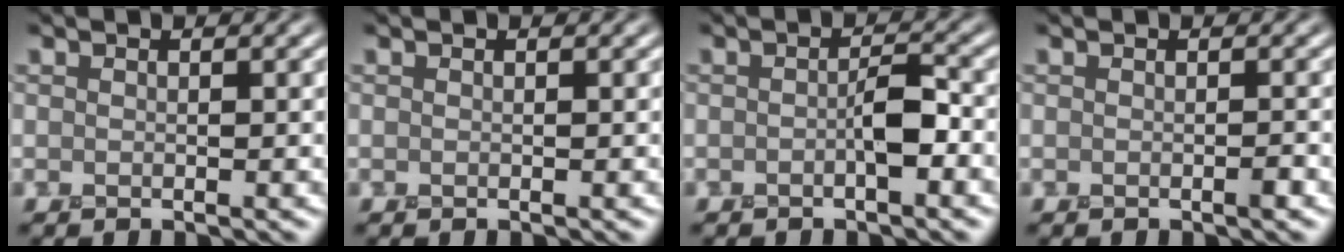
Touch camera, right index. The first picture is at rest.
{"total": 0.0}
{"total": 1.7, "force": [-0.6, 0.4, 1.5], "torque": [-0.030, 0.008, -0.013]}
{"total": 0.7, "force": [-0.4, 0.0, 0.6], "torque": [-0.012, -0.001, -0.007]}